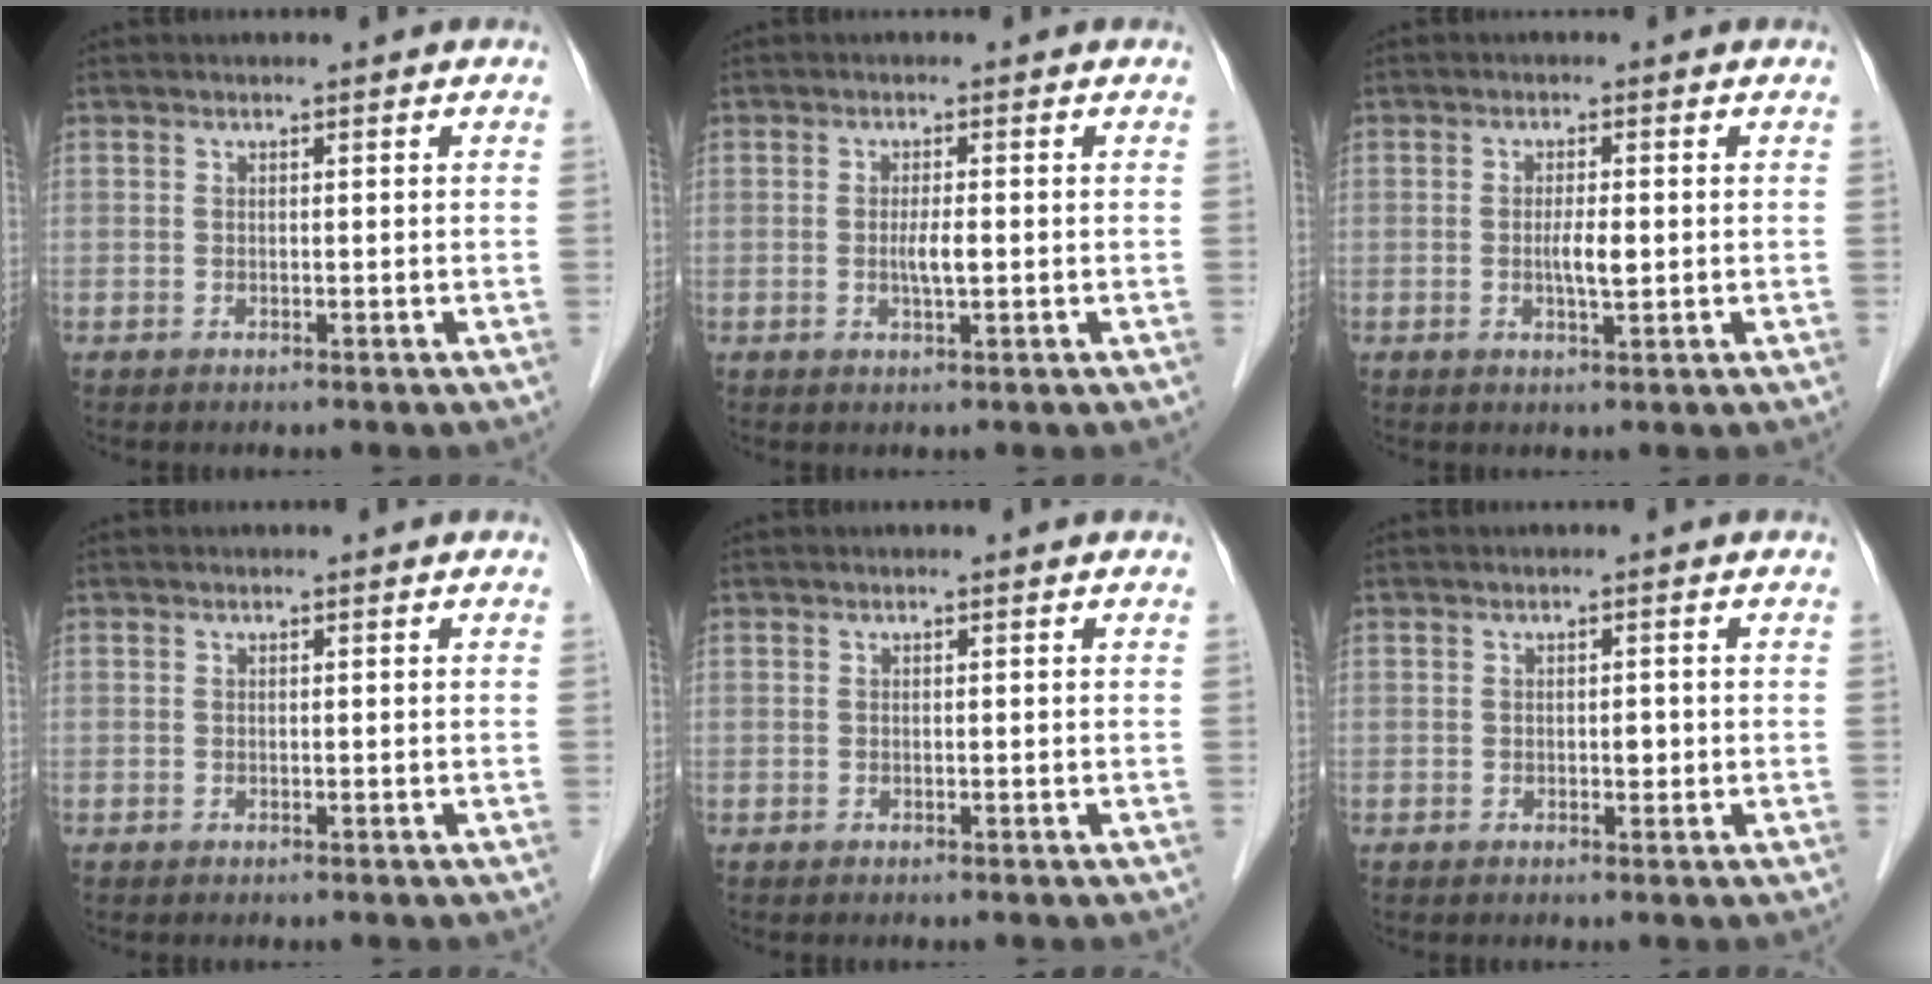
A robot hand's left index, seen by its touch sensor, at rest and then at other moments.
{"total": 2.2, "force": [-0.2, 0.3, 2.2], "torque": [-0.044, -0.002, -0.003]}
{"total": 2.7, "force": [-0.1, 0.5, 2.7], "torque": [-0.051, -0.002, -0.002]}
{"total": 0.0}
{"total": 0.0}
{"total": 1.1, "force": [-0.1, 0.6, 0.9], "torque": [-0.012, 0.002, -0.002]}